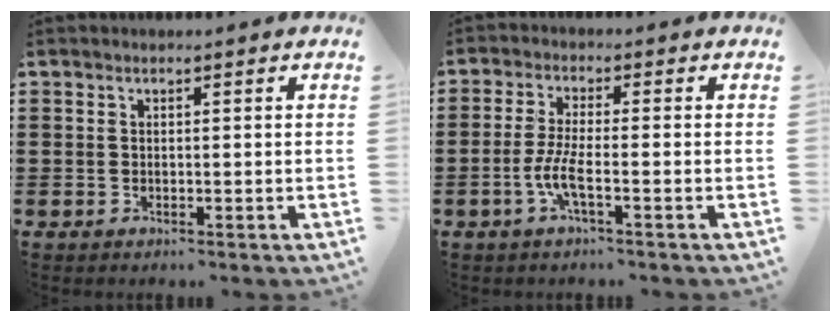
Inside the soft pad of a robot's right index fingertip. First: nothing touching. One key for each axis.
{"total": 4.9, "fx": -1.9, "fy": 0.7, "fz": 4.4, "tx": -0.104, "ty": -0.010, "tz": -0.044}